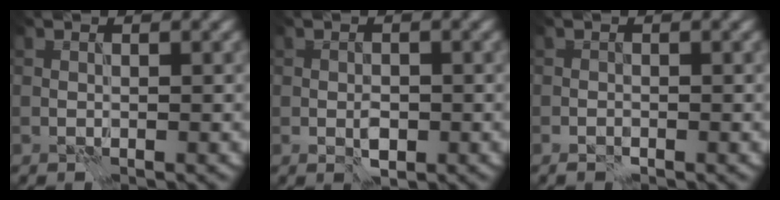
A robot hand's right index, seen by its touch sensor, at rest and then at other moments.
{"total": 2.0, "force": [-0.5, 1.3, 1.4], "torque": [-0.026, -0.002, -0.009]}
{"total": 0.9, "force": [-0.7, 0.5, 0.3], "torque": [-0.005, 0.000, -0.015]}